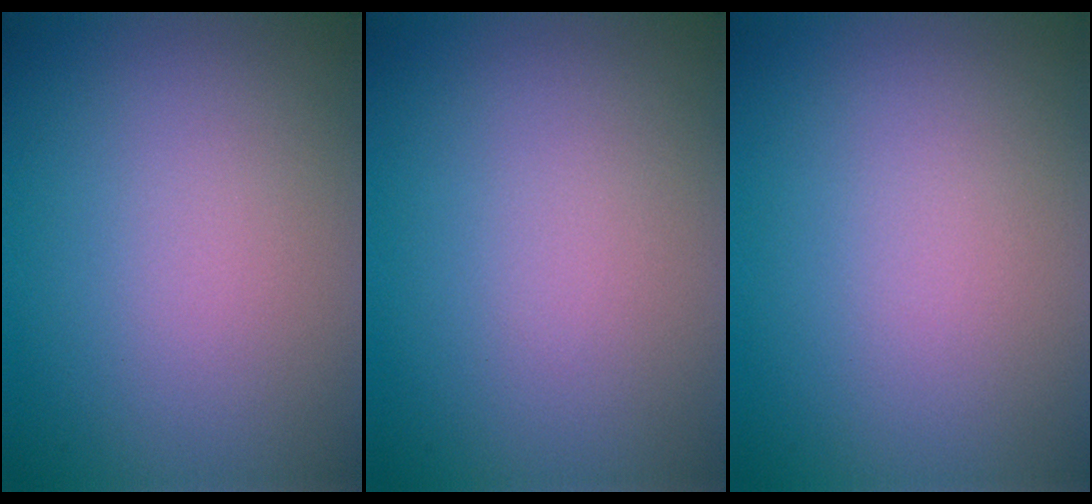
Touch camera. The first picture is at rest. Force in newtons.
{"total": 0.0}
{"total": 0.0}